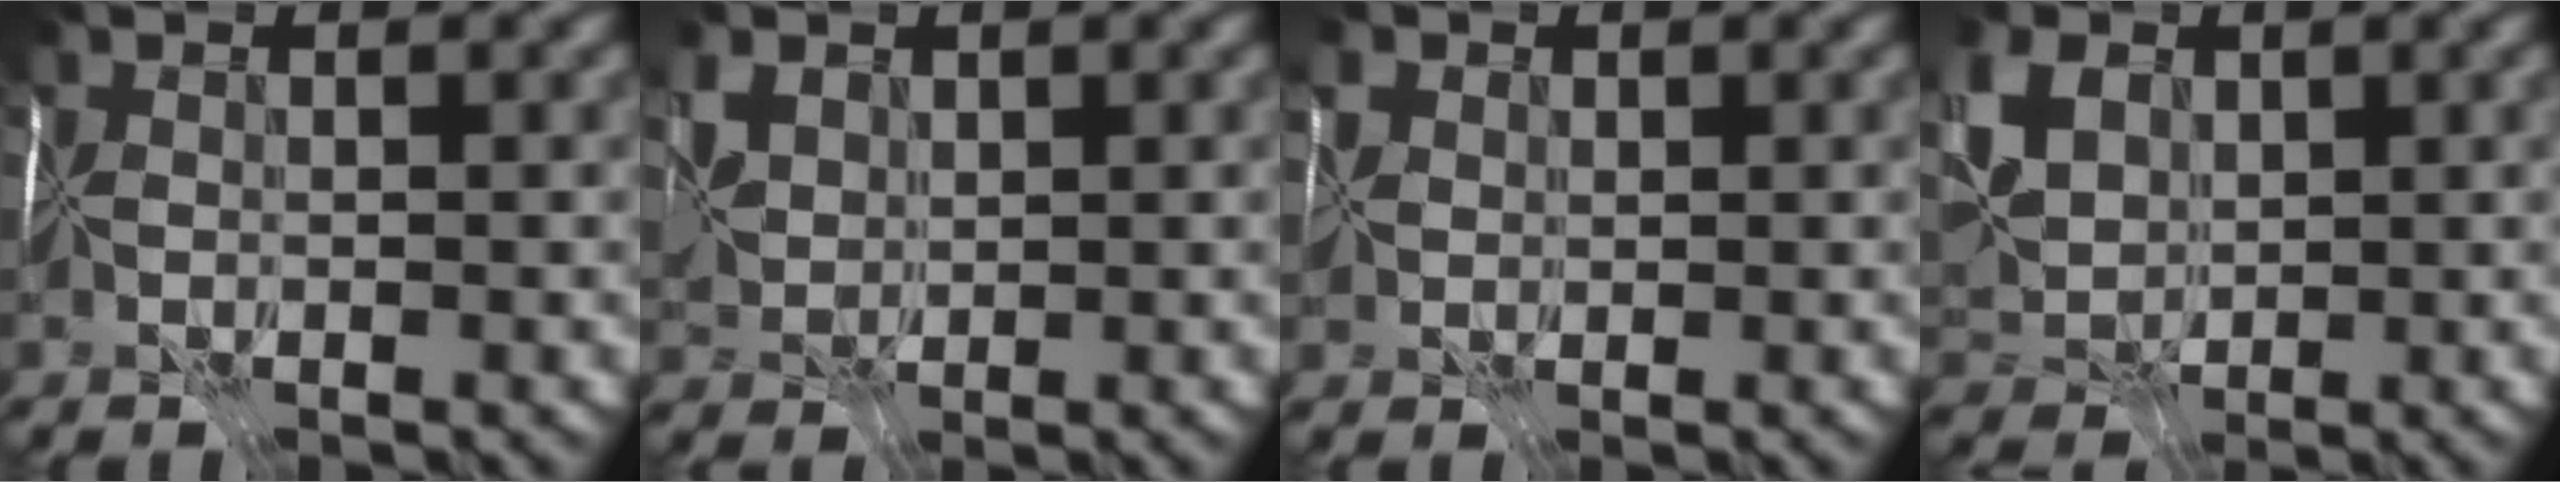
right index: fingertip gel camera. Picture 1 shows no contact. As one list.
[{"total": 2.3, "force": [1.6, 1.3, 1.0], "torque": [-0.028, 0.003, 0.030]}, {"total": 2.4, "force": [1.1, 1.8, 1.1], "torque": [-0.034, 0.013, 0.021]}, {"total": 5.6, "force": [2.1, 3.8, 3.4], "torque": [-0.089, 0.013, 0.042]}]